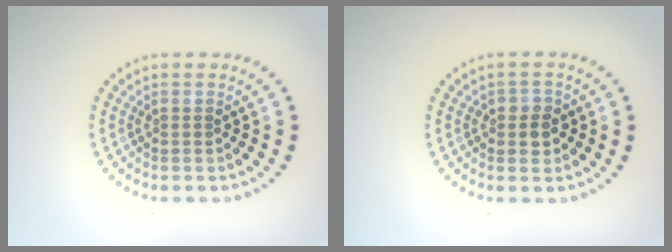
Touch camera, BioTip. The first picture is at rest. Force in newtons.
{"total": 1.9, "press": 1.9, "slide": 0.5}